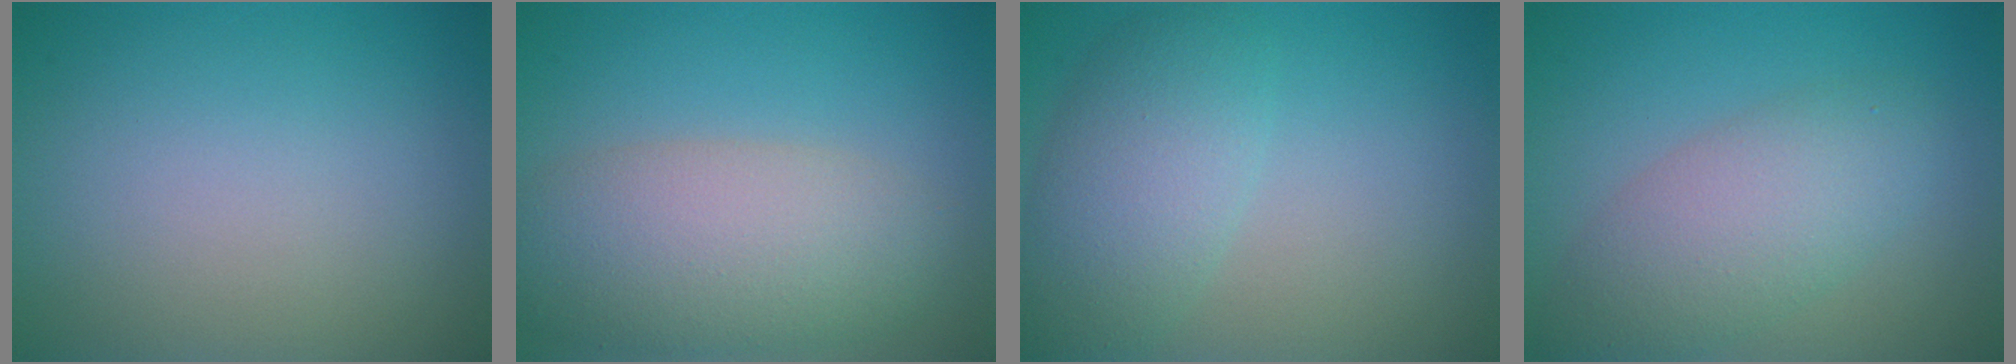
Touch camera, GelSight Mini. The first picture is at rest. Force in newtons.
{"total": 6.8, "press": 6.8, "slide": 0.5}
{"total": 5.0, "press": 5.0, "slide": 0.4}
{"total": 4.9, "press": 4.9, "slide": 0.5}